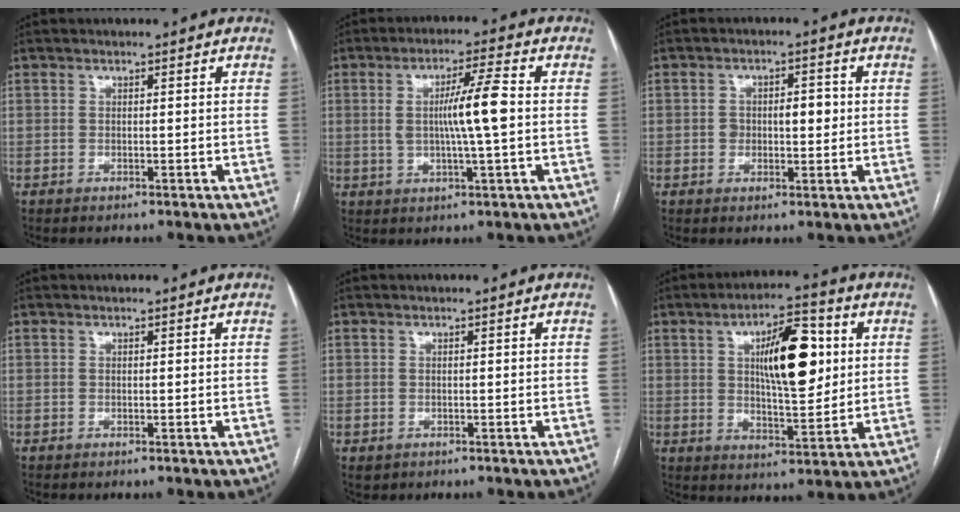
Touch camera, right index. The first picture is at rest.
{"total": 8.1, "force": [0.4, 0.0, 8.1], "torque": [-0.144, 0.003, 0.004]}
{"total": 4.8, "force": [0.2, 2.7, 3.9], "torque": [-0.059, 0.014, 0.008]}
{"total": 0.0}
{"total": 0.9, "force": [-0.2, 0.9, 0.2], "torque": [-0.008, 0.003, 0.005]}
{"total": 13.0, "force": [3.1, 4.0, 12.0], "torque": [-0.191, 0.013, 0.050]}